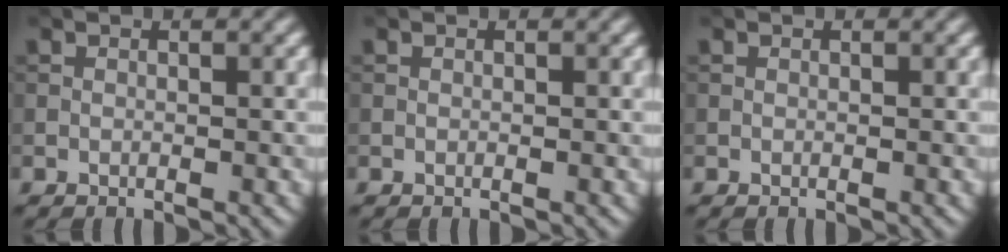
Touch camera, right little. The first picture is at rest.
{"total": 0.0}
{"total": 0.0}